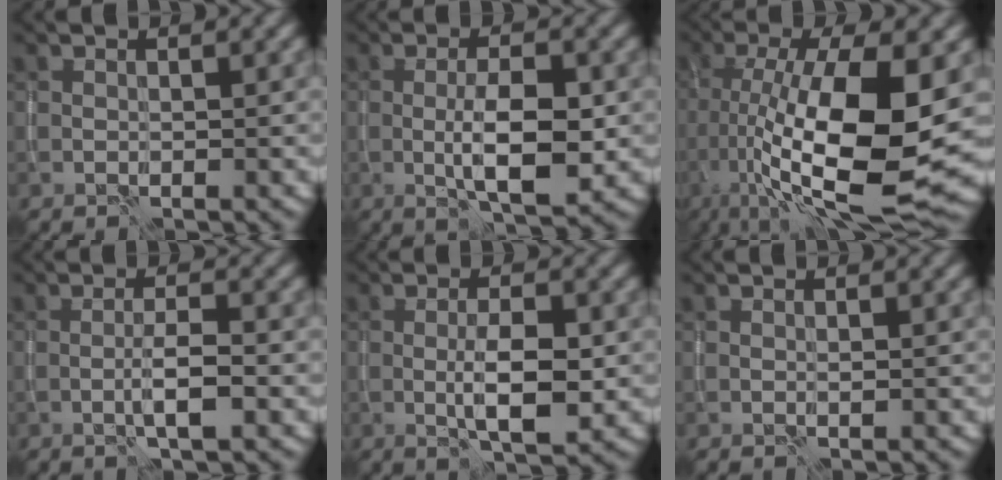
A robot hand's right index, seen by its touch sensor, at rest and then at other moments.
{"total": 5.6, "force": [-0.8, 1.7, 5.3], "torque": [-0.093, -0.004, -0.013]}
{"total": 14.5, "force": [-1.4, 5.1, 13.5], "torque": [-0.239, -0.014, -0.022]}
{"total": 2.5, "force": [-0.8, 0.2, 2.3], "torque": [-0.042, 0.001, -0.017]}
{"total": 4.3, "force": [-0.7, 1.2, 4.1], "torque": [-0.076, -0.003, -0.011]}
{"total": 0.0}